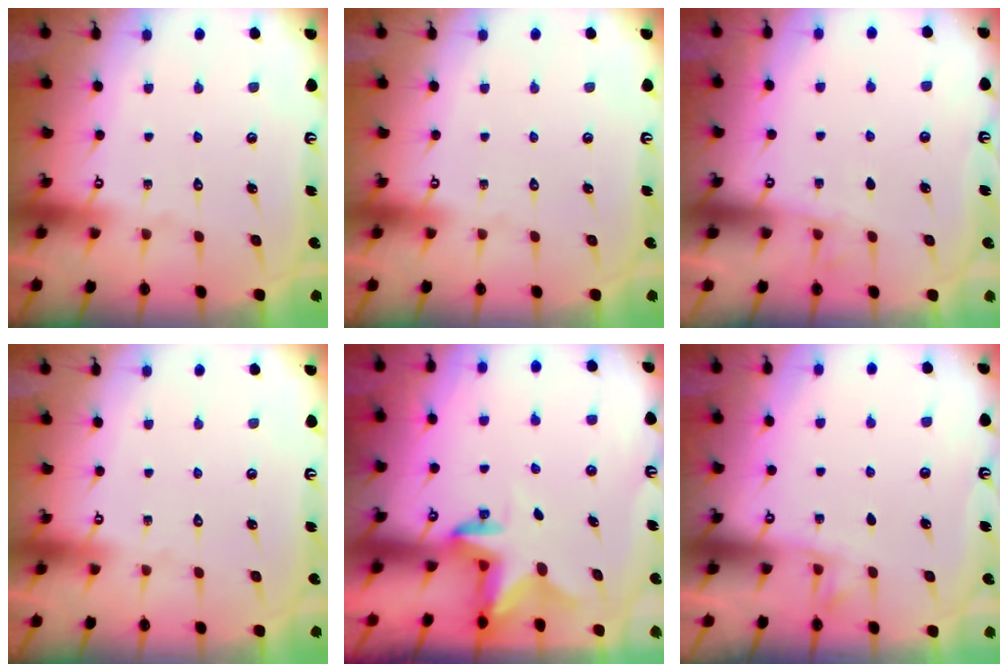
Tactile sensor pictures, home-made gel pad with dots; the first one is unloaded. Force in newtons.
{"total": 0.0}
{"total": 2.6, "press": 2.5, "slide": 0.4}
{"total": 0.0}
{"total": 2.7, "press": 2.6, "slide": 0.5}
{"total": 2.4, "press": 2.4, "slide": 0.5}